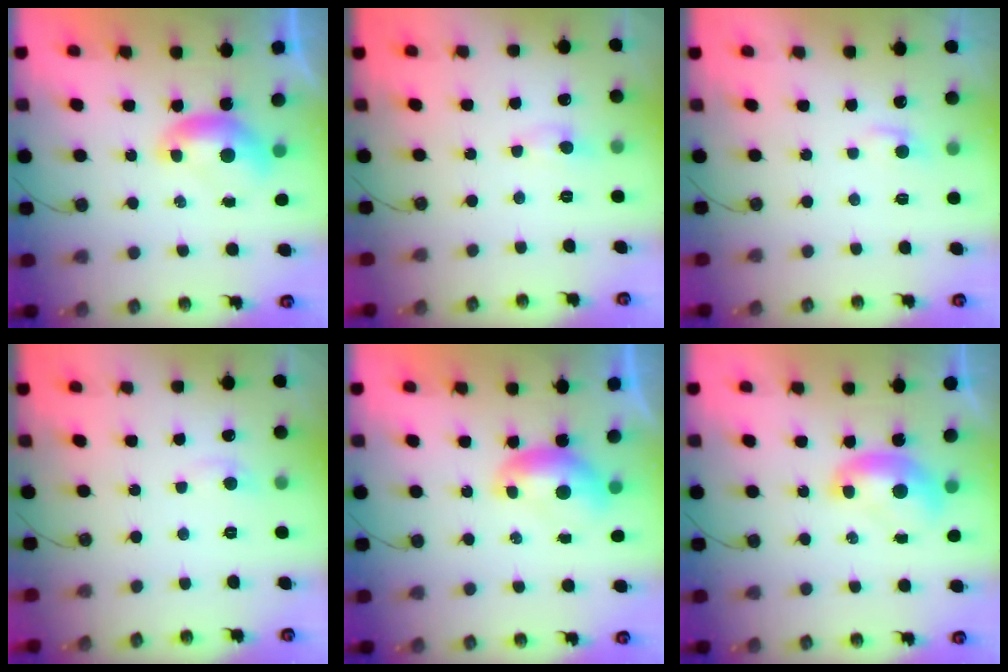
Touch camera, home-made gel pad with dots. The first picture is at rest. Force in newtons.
{"total": 0.9, "press": 0.6, "slide": 0.6}
{"total": 0.8, "press": 0.7, "slide": 0.4}
{"total": 1.3, "press": 1.0, "slide": 0.8}
{"total": 0.0}
{"total": 1.3, "press": 1.3, "slide": 0.1}